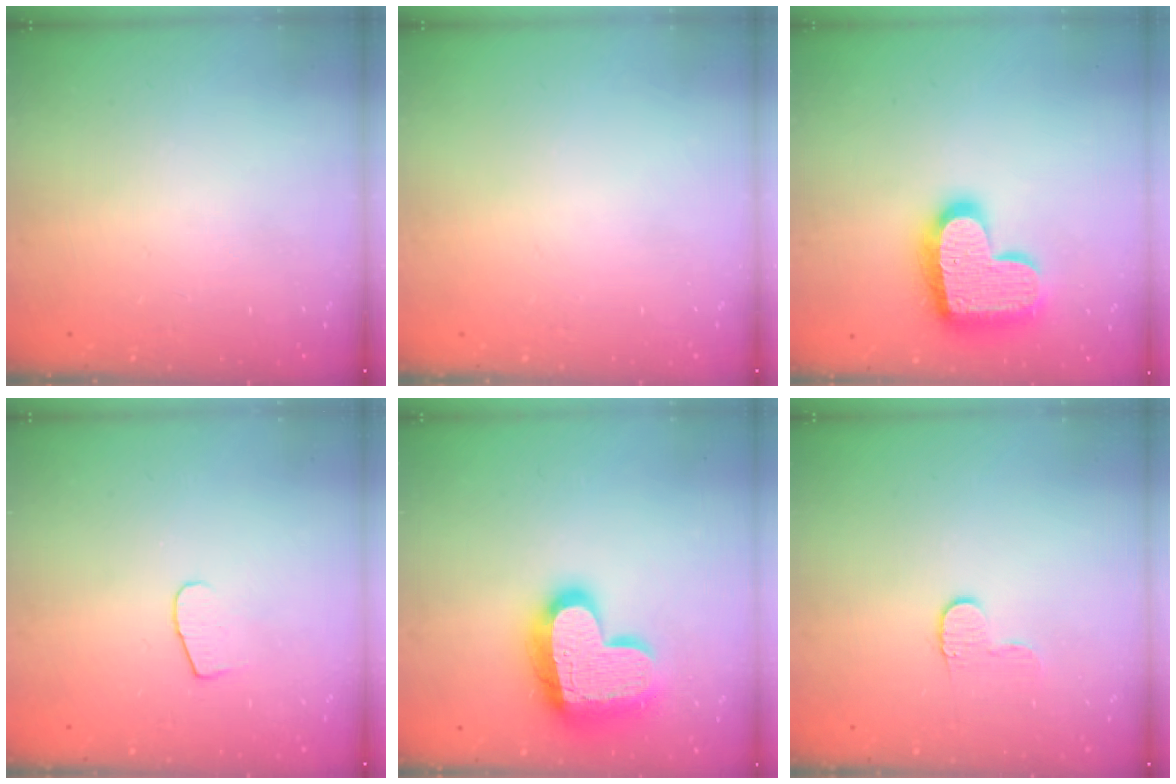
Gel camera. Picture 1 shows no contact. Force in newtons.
{"total": 0.0}
{"total": 19.0, "press": 19.0, "slide": 1.1}
{"total": 5.9, "press": 5.9, "slide": 0.6}
{"total": 20.2, "press": 20.1, "slide": 1.7}
{"total": 5.8, "press": 5.8, "slide": 0.5}